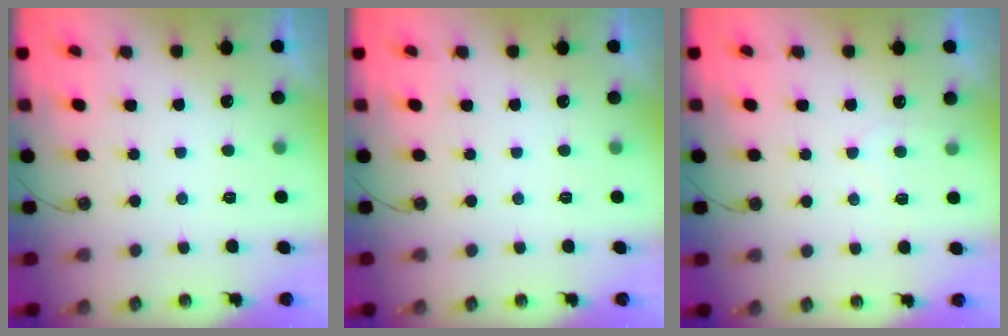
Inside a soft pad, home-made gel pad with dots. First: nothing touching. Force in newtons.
{"total": 0.0}
{"total": 5.3, "press": 5.3, "slide": 0.5}